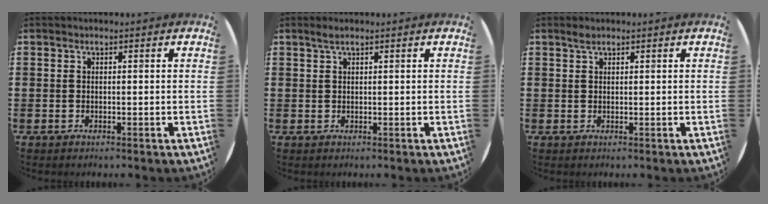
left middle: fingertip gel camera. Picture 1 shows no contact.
{"total": 1.1, "force": [0.7, 0.1, 0.8], "torque": [-0.015, 0.003, 0.013]}
{"total": 1.0, "force": [0.8, 0.4, 0.5], "torque": [-0.011, 0.004, 0.015]}